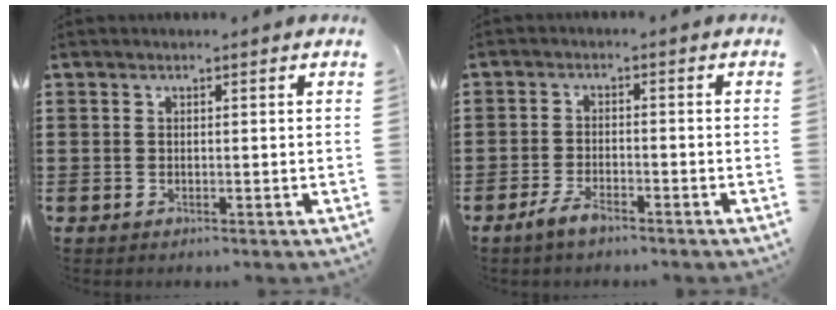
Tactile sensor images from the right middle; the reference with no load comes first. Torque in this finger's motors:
{"motor_torque": [2.14, 0.00, 0.09, 0.07]}